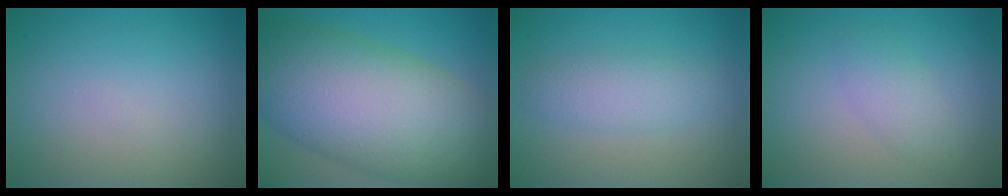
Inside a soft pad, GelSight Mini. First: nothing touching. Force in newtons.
{"total": 14.3, "press": 14.3, "slide": 0.5}
{"total": 2.9, "press": 2.9, "slide": 0.1}
{"total": 1.8, "press": 1.8, "slide": 0.0}